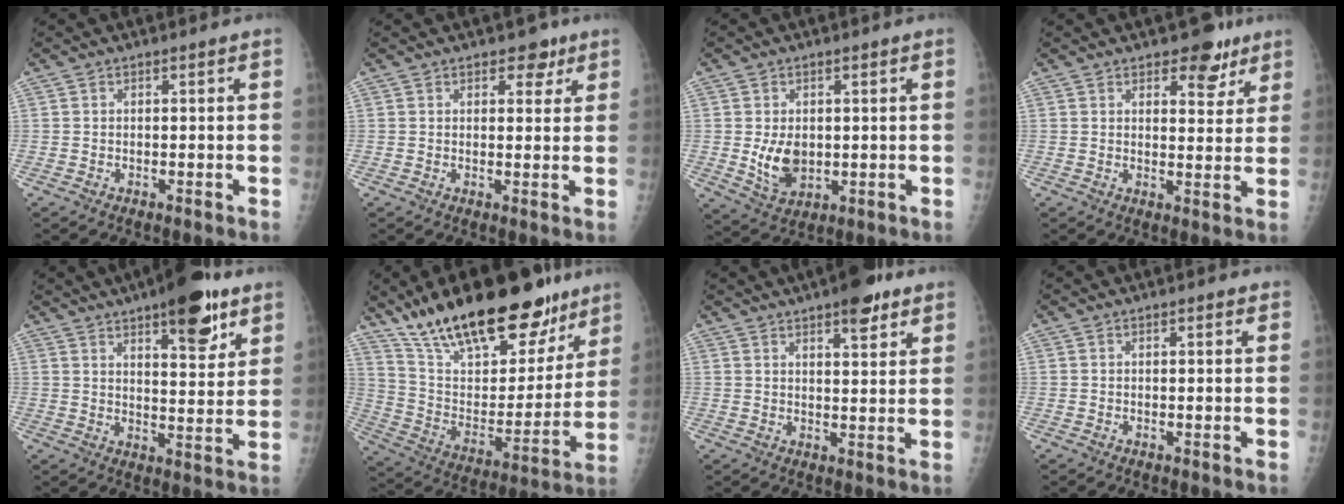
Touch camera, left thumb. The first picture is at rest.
{"total": 3.9, "force": [2.5, 2.3, 1.9], "torque": [0.001, -0.010, 0.031]}
{"total": 6.7, "force": [0.1, 4.7, 4.7], "torque": [-0.066, -0.013, 0.018]}
{"total": 6.7, "force": [4.5, 3.4, 3.5], "torque": [-0.015, -0.023, 0.061]}
{"total": 13.9, "force": [8.5, 4.7, 10.0], "torque": [-0.111, -0.041, 0.121]}
{"total": 30.4, "force": [21.6, 11.8, 17.8], "torque": [-0.251, -0.065, 0.353]}
{"total": 8.0, "force": [5.2, 2.5, 5.5], "torque": [-0.062, -0.024, 0.070]}
{"total": 1.0, "force": [0.6, 0.3, 0.7], "torque": [-0.010, -0.002, 0.007]}